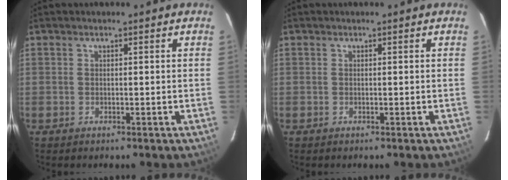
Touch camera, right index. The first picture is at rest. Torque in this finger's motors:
{"motor_torque": [0.00, 0.00, 0.00, 0.00]}